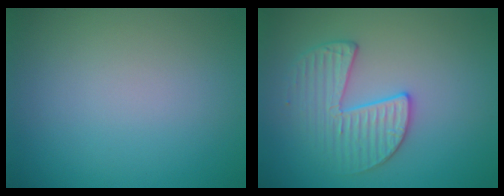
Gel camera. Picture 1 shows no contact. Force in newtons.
{"total": 3.3, "press": 3.2, "slide": 0.6}